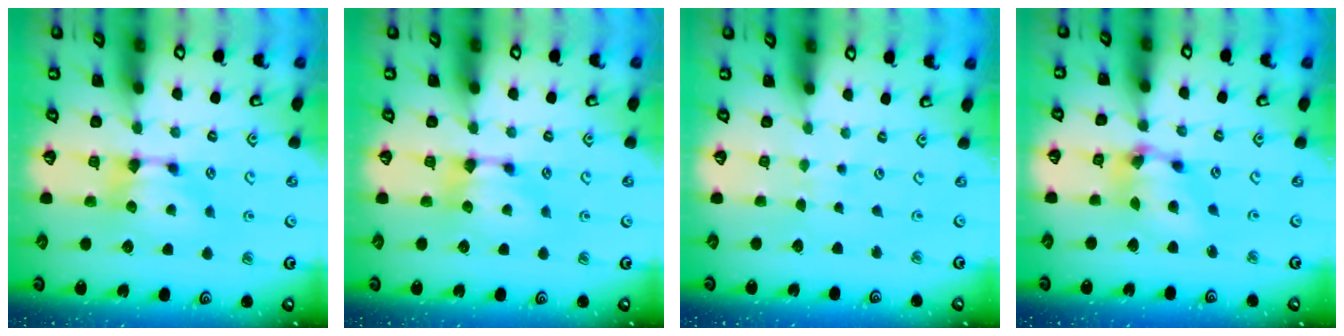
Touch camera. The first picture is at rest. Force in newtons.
{"total": 0.0}
{"total": 4.2, "press": 4.1, "slide": 0.3}
{"total": 6.5, "press": 6.2, "slide": 2.2}